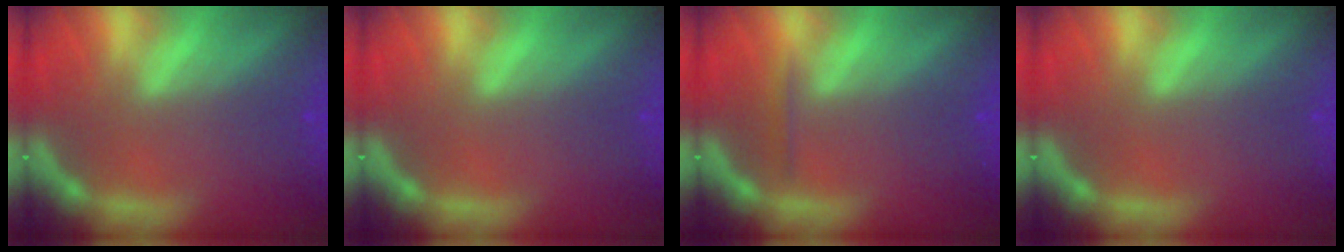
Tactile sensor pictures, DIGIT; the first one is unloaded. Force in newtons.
{"total": 0.0}
{"total": 0.9}
{"total": 0.0}